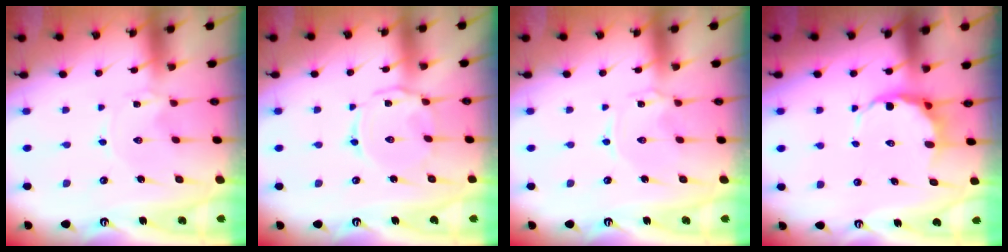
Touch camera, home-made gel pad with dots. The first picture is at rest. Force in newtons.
{"total": 4.7, "press": 4.7, "slide": 0.3}
{"total": 0.8, "press": 0.8, "slide": 0.1}
{"total": 6.5, "press": 6.3, "slide": 1.6}